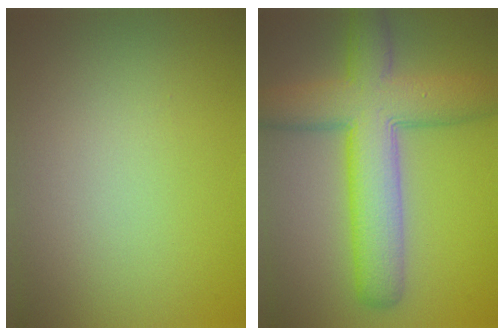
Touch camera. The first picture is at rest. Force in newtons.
{"total": 9.2, "press": 9.2, "slide": 0.5}